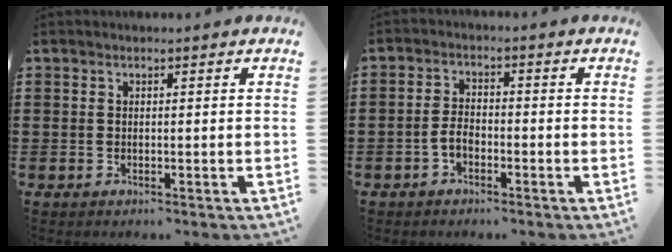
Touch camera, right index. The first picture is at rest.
{"total": 3.1, "force": [-1.5, 1.6, 2.1], "torque": [-0.056, -0.001, -0.033]}